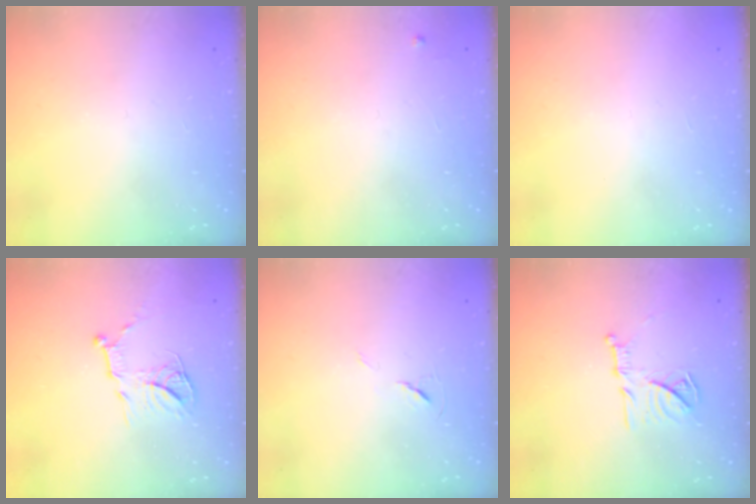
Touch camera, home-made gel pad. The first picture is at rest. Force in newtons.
{"total": 2.4, "press": 2.4, "slide": 0.4}
{"total": 1.5, "press": 1.5, "slide": 0.1}
{"total": 12.1, "press": 12.1, "slide": 0.9}
{"total": 6.0, "press": 5.5, "slide": 2.3}
{"total": 12.5, "press": 12.5, "slide": 0.8}